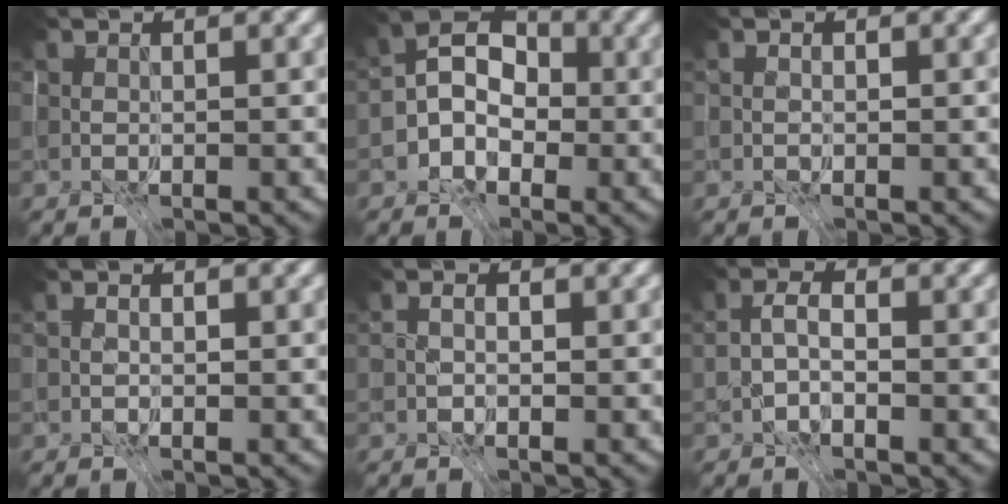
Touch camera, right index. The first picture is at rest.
{"total": 3.7, "force": [-3.7, -0.2, -0.7], "torque": [0.054, -0.005, -0.063]}
{"total": 1.4, "force": [0.5, 1.1, 0.7], "torque": [0.001, 0.005, -0.003]}
{"total": 2.0, "force": [0.7, 1.6, 1.0], "torque": [-0.004, 0.003, -0.004]}
{"total": 2.1, "force": [0.0, 1.9, 0.9], "torque": [-0.007, 0.003, -0.023]}
{"total": 3.3, "force": [-3.1, -1.2, -0.4], "torque": [0.061, -0.004, -0.064]}